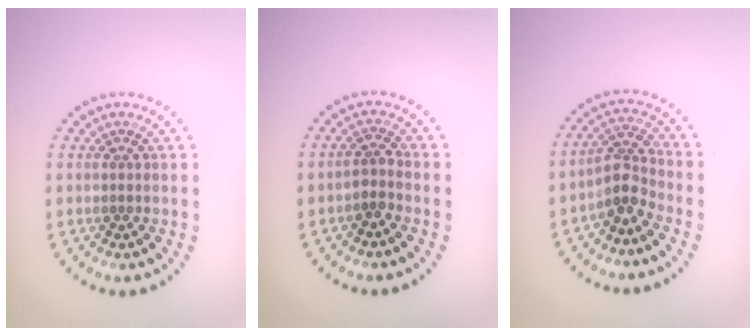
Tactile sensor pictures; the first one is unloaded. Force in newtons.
{"total": 1.6, "press": 1.2, "slide": 1.0}
{"total": 2.7, "press": 2.1, "slide": 1.7}